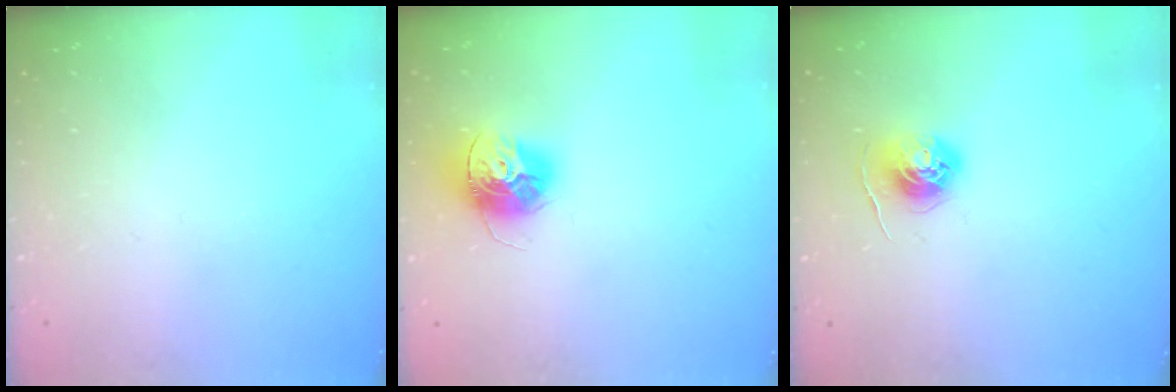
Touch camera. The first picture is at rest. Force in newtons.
{"total": 13.1, "press": 13.1, "slide": 0.7}
{"total": 5.7, "press": 5.7, "slide": 0.5}